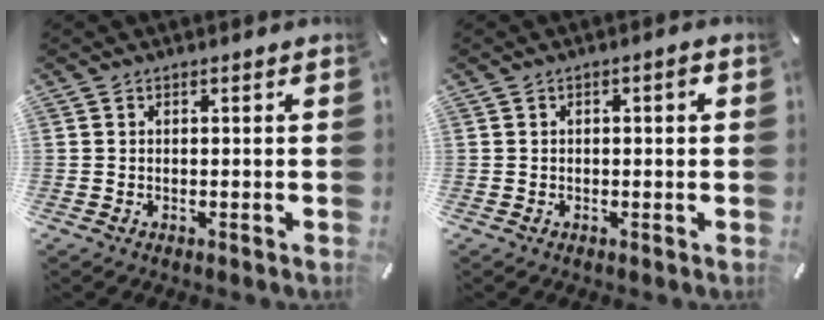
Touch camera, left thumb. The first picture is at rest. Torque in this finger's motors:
{"motor_torque": [0.02, -0.25, 0.06, 0.09, -0.07]}